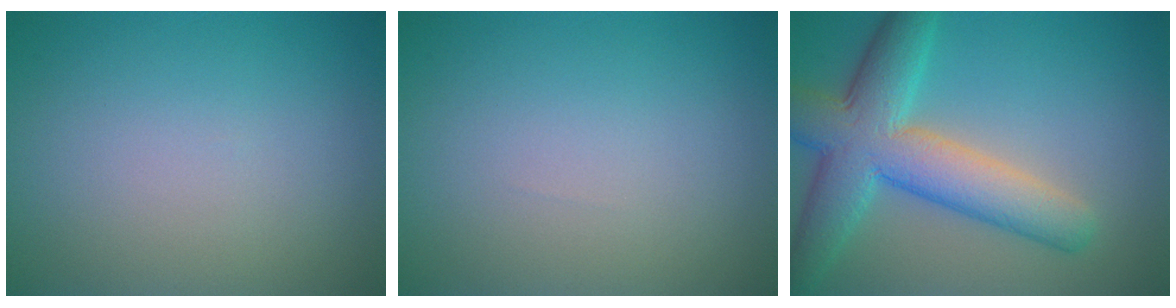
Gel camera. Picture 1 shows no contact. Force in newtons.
{"total": 0.0}
{"total": 8.5, "press": 8.5, "slide": 0.3}